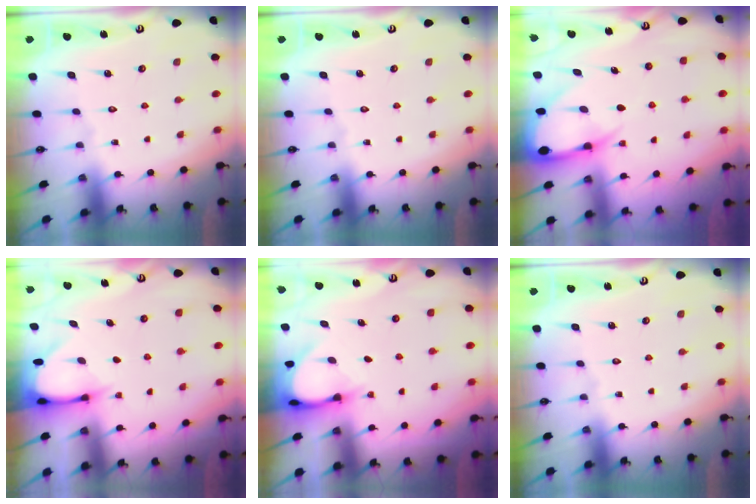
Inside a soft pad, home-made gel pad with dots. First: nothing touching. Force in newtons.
{"total": 0.0}
{"total": 8.1, "press": 8.0, "slide": 0.9}
{"total": 3.4, "press": 3.4, "slide": 0.3}
{"total": 4.2, "press": 4.2, "slide": 0.1}
{"total": 0.0}